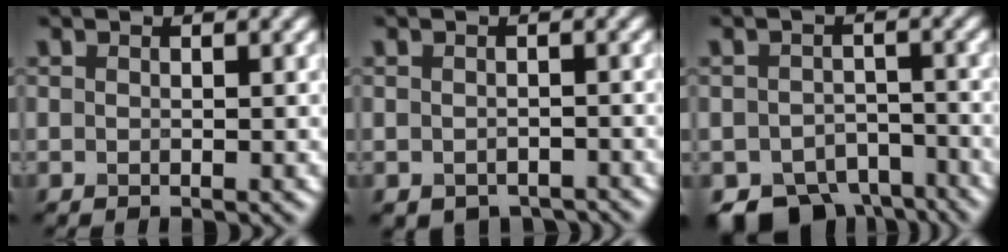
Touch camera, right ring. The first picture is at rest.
{"total": 2.3, "force": [-1.8, 1.2, 0.7], "torque": [-0.007, -0.010, -0.026]}
{"total": 6.4, "force": [-4.8, 3.3, 2.6], "torque": [-0.029, -0.014, -0.080]}